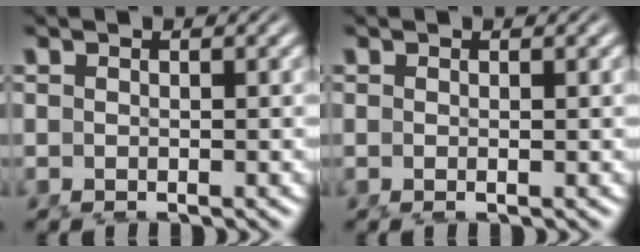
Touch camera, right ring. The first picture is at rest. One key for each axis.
{"total": 1.0, "fx": 0.1, "fy": -0.8, "fz": 0.5, "tx": -0.001, "ty": 0.004, "tz": 0.000}